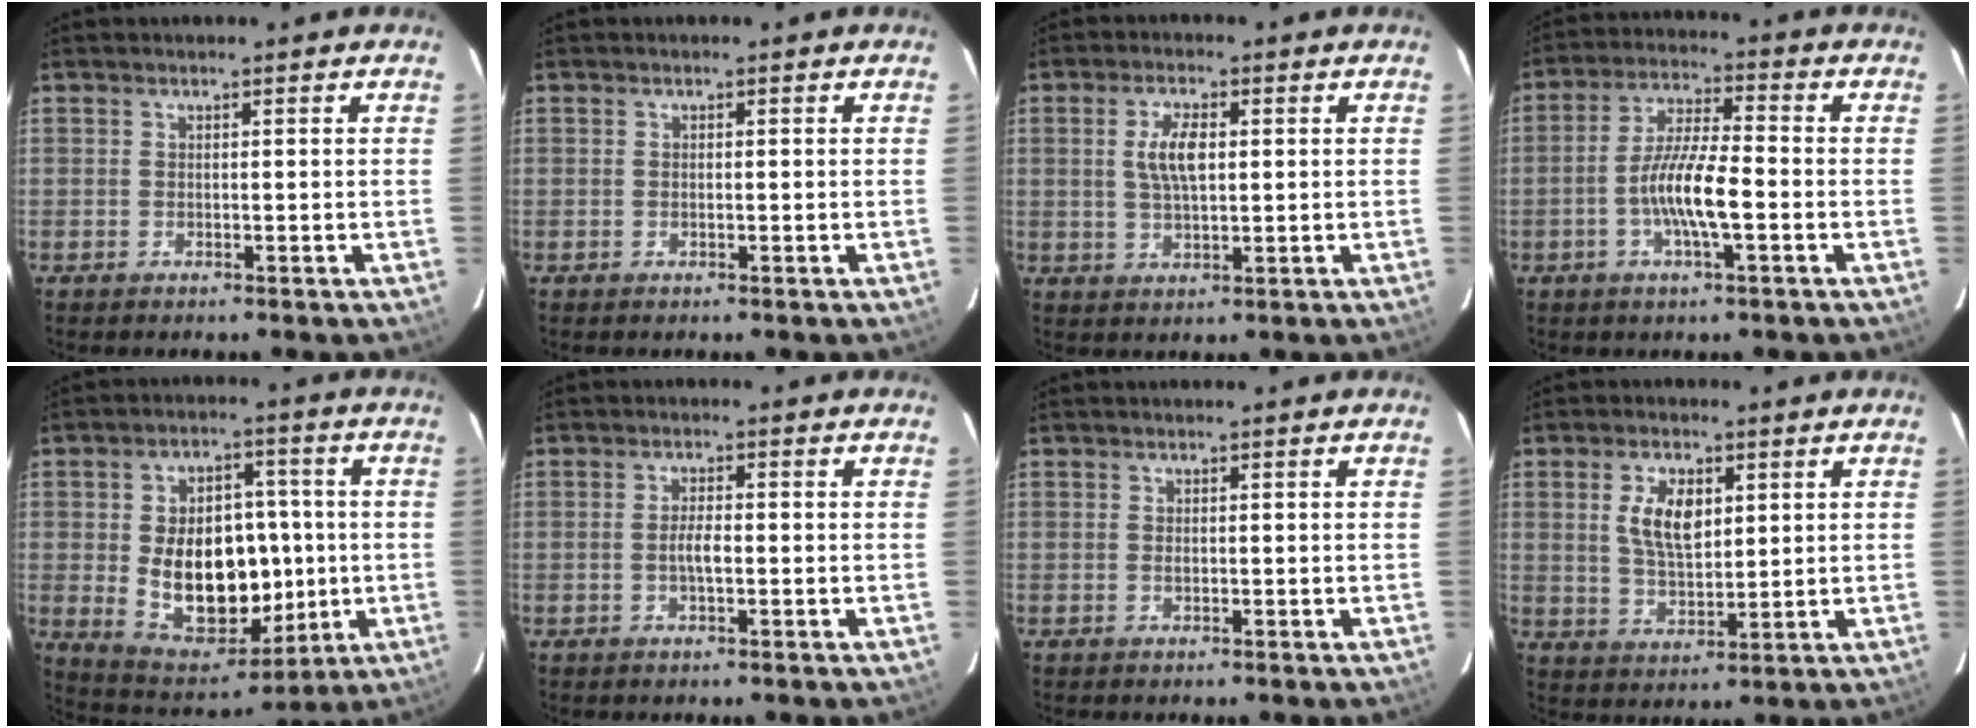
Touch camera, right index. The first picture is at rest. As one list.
[{"total": 0.0}, {"total": 5.8, "force": [1.1, 2.3, 5.2], "torque": [-0.100, 0.005, 0.022]}, {"total": 9.3, "force": [-2.7, 1.5, 8.8], "torque": [-0.173, 0.002, -0.052]}, {"total": 17.6, "force": [-1.1, 11.9, 12.9], "torque": [-0.241, 0.008, 0.012]}, {"total": 2.6, "force": [-0.6, 0.7, 2.4], "torque": [-0.047, 0.002, -0.011]}, {"total": 0.5, "force": [0.0, 0.3, 0.4], "torque": [-0.007, 0.000, 0.000]}, {"total": 7.8, "force": [2.3, 4.0, 6.3], "torque": [-0.121, 0.005, 0.048]}]